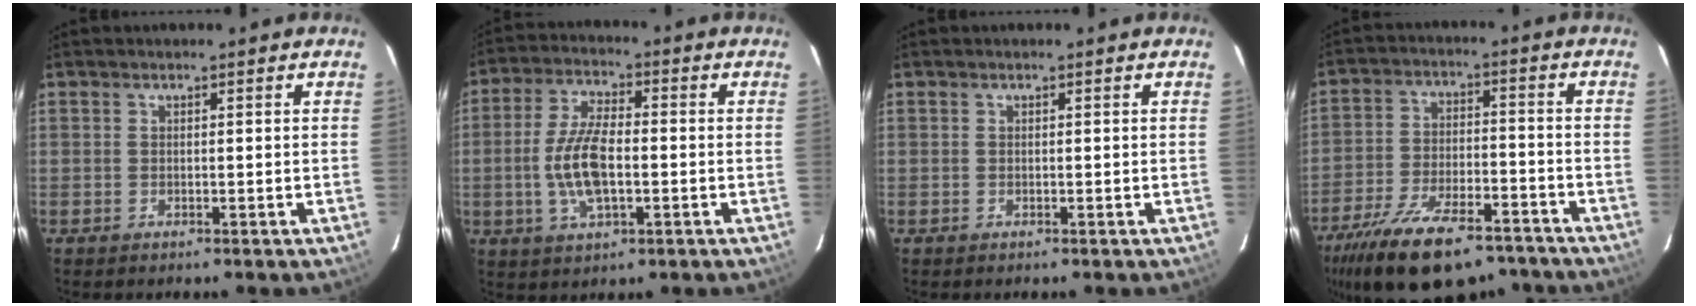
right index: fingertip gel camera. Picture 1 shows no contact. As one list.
[{"total": 10.2, "force": [-1.7, 4.1, 9.1], "torque": [-0.190, 0.003, -0.032]}, {"total": 0.0}, {"total": 21.9, "force": [-16.5, 8.6, 11.5], "torque": [-0.229, -0.024, -0.250]}]